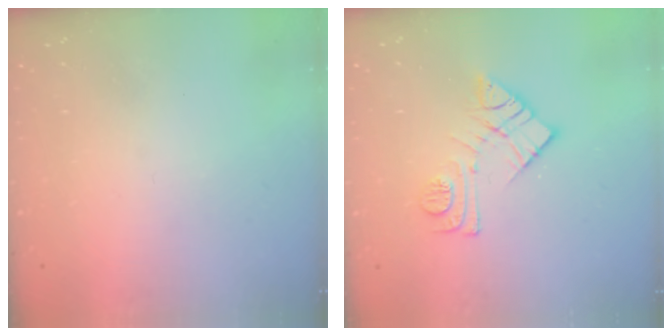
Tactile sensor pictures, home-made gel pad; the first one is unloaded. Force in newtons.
{"total": 11.3, "press": 11.3, "slide": 0.4}